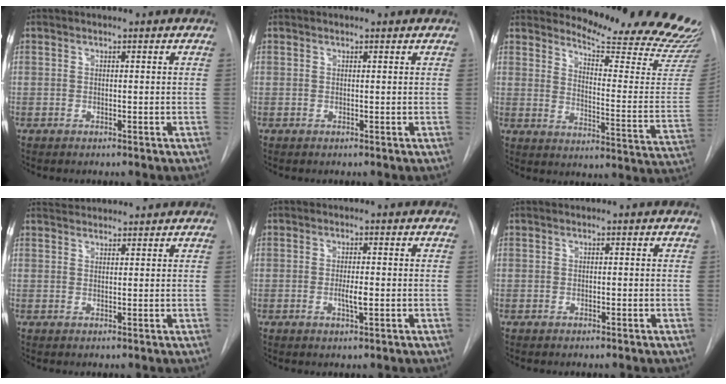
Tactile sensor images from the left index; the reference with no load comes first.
{"total": 0.8, "force": [0.7, 0.2, 0.1], "torque": [-0.009, 0.003, 0.009]}
{"total": 20.9, "force": [20.3, 0.3, 5.0], "torque": [-0.073, -0.151, 0.239]}
{"total": 4.4, "force": [4.3, 0.5, 0.5], "torque": [-0.013, 0.036, 0.069]}
{"total": 2.5, "force": [-0.5, 0.5, 2.4], "torque": [-0.046, -0.002, -0.007]}
{"total": 0.0}